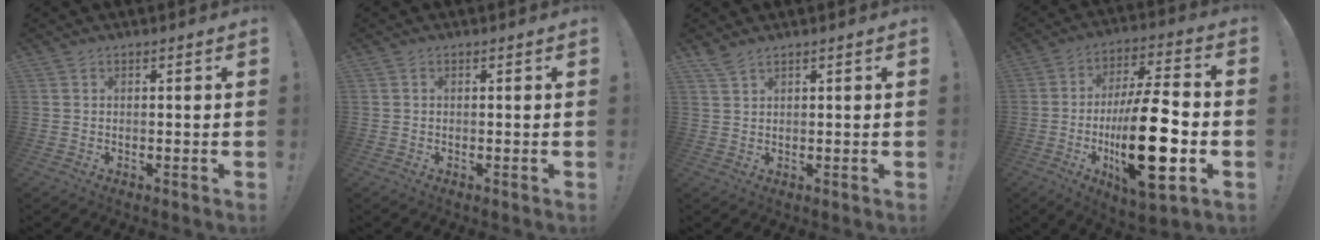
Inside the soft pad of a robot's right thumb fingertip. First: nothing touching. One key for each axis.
{"total": 0.0}
{"total": 2.4, "fx": 2.1, "fy": 0.4, "fz": 1.2, "tx": -0.020, "ty": -0.014, "tz": 0.038}
{"total": 25.0, "fx": -4.8, "fy": 8.0, "fz": 23.1, "tx": -0.400, "ty": 0.003, "tz": -0.077}